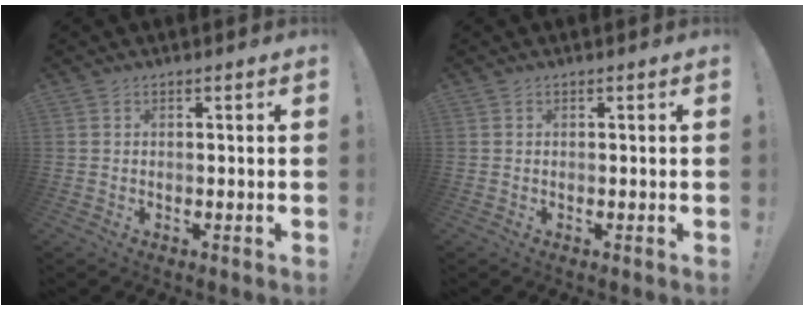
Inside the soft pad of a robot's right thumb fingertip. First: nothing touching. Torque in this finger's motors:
{"motor_torque": [-0.13, -0.09, 0.07, -0.07, 0.02]}